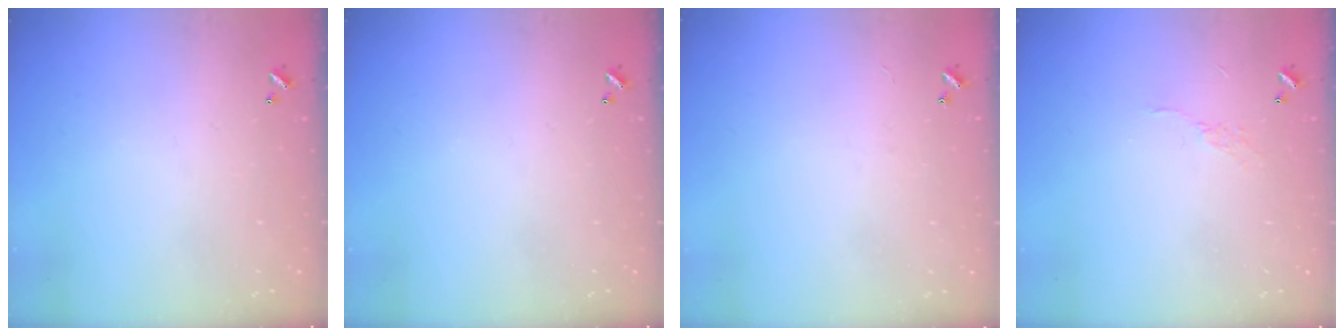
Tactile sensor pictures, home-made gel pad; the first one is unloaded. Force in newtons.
{"total": 0.0}
{"total": 2.4, "press": 2.4, "slide": 0.3}
{"total": 6.6, "press": 6.6, "slide": 0.7}